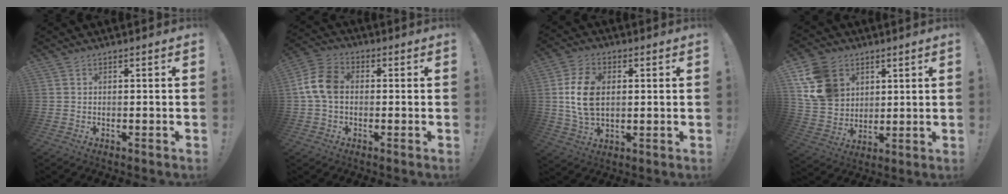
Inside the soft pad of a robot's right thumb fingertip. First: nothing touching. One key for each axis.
{"total": 10.2, "fx": 0.2, "fy": 6.9, "fz": 7.6, "tx": -0.148, "ty": 0.014, "tz": 0.008}
{"total": 13.2, "fx": 1.4, "fy": 8.7, "fz": 9.8, "tx": -0.176, "ty": 0.001, "tz": 0.026}
{"total": 16.1, "fx": 6.3, "fy": 12.9, "fz": 7.2, "tx": -0.128, "ty": -0.024, "tz": 0.130}